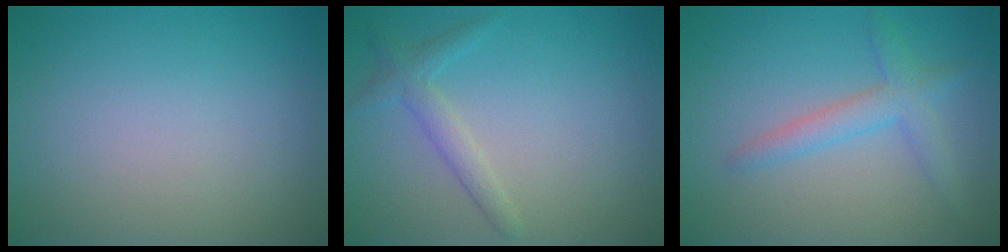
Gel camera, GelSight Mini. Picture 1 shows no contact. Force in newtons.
{"total": 1.9, "press": 1.9, "slide": 0.1}
{"total": 2.6, "press": 2.6, "slide": 0.2}